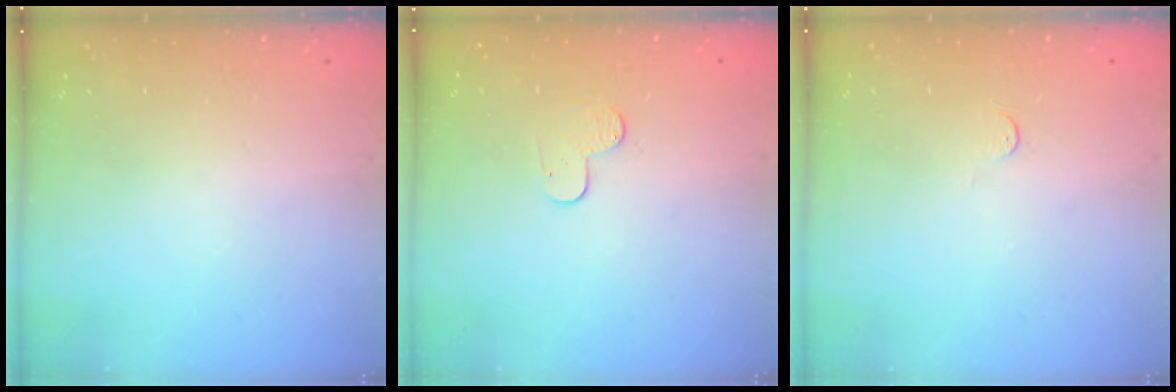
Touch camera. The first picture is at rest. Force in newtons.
{"total": 4.9, "press": 4.9, "slide": 0.4}
{"total": 3.4, "press": 3.4, "slide": 0.4}